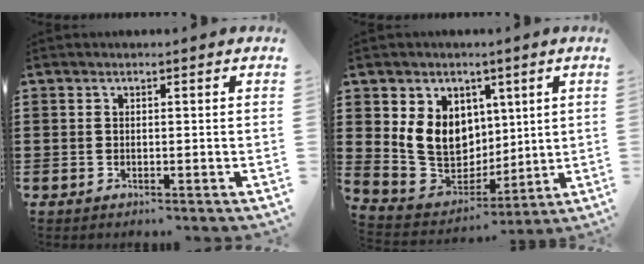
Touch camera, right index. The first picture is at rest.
{"total": 10.5, "force": [1.8, 9.1, 4.7], "torque": [-0.124, -0.003, 0.042]}